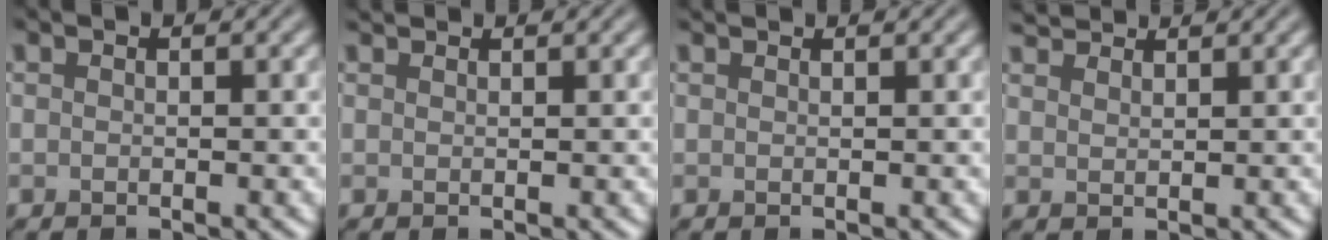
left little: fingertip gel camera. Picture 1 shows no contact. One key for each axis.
{"total": 1.2, "fx": 1.2, "fy": 0.1, "fz": 0.3, "tx": -0.009, "ty": -0.001, "tz": 0.015}
{"total": 1.1, "fx": 1.1, "fy": 0.2, "fz": 0.4, "tx": -0.005, "ty": -0.003, "tz": 0.008}
{"total": 2.6, "fx": 2.5, "fy": 0.4, "fz": 0.6, "tx": -0.014, "ty": 0.006, "tz": 0.045}